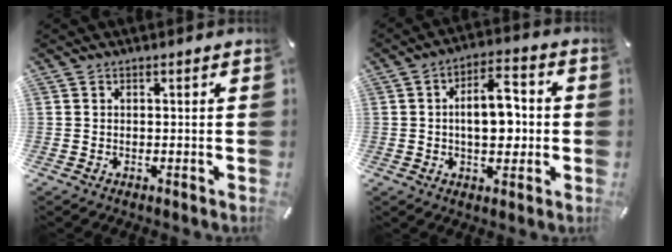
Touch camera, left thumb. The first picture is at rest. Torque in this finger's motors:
{"motor_torque": [1.61, 1.70, 0.98, -0.30, 0.35]}